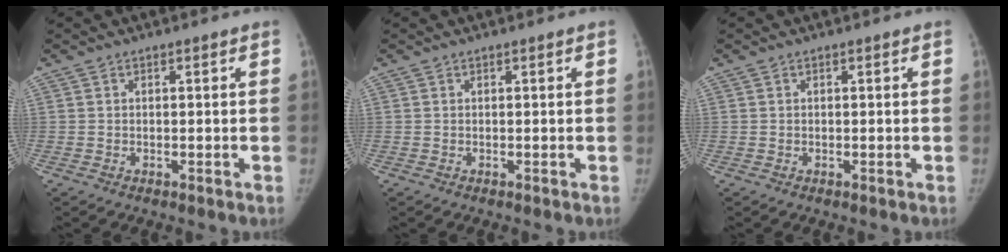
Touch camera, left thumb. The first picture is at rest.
{"total": 0.0}
{"total": 0.0}